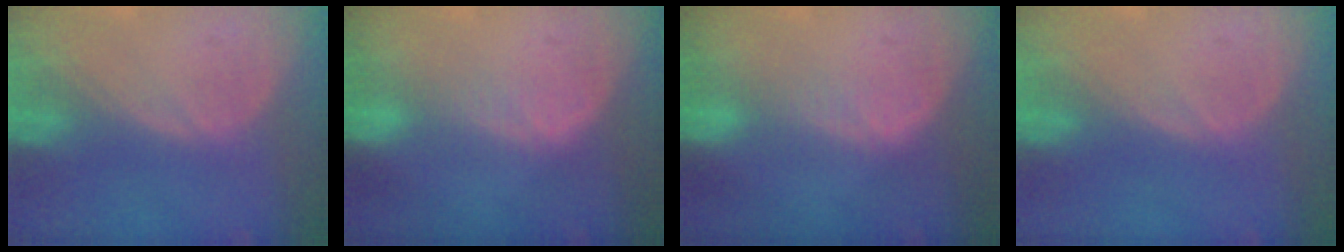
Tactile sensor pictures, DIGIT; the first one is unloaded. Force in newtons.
{"total": 2.5, "press": 2.0, "slide": 1.6}
{"total": 2.5, "press": 2.0, "slide": 1.6}
{"total": 0.0}